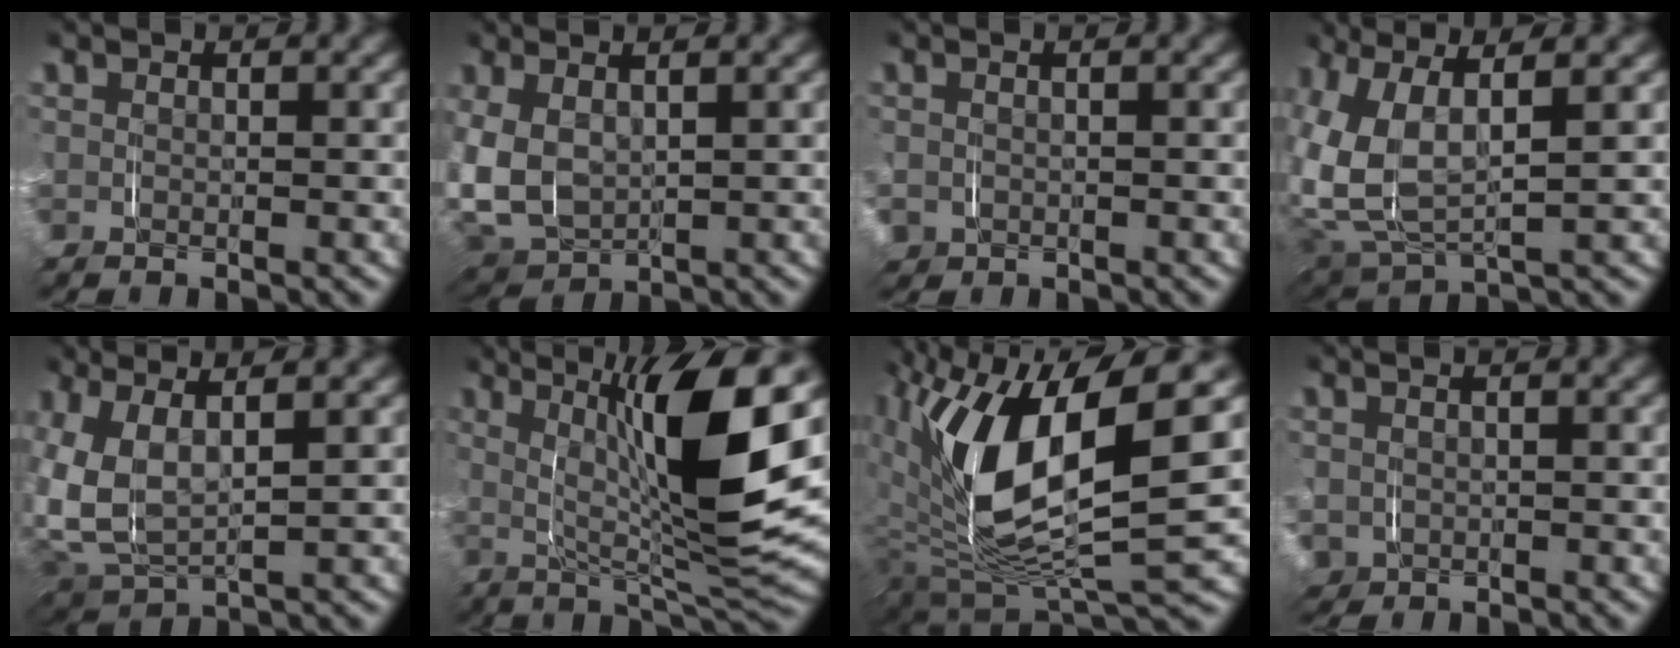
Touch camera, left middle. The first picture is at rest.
{"total": 9.4, "force": [-0.8, 8.1, 4.7], "torque": [-0.170, -0.038, -0.007]}
{"total": 1.6, "force": [-0.8, 1.4, 0.3], "torque": [-0.021, -0.012, -0.011]}
{"total": 9.9, "force": [0.5, 7.2, 6.8], "torque": [-0.194, -0.020, 0.012]}
{"total": 8.9, "force": [0.8, 6.6, 5.9], "torque": [-0.177, -0.017, 0.014]}
{"total": 12.0, "force": [2.2, 3.2, 11.4], "torque": [-0.161, 0.005, 0.029]}
{"total": 15.0, "force": [1.0, 7.1, 13.2], "torque": [-0.248, -0.015, 0.023]}
{"total": 2.7, "force": [-1.0, 2.3, 0.8], "torque": [-0.036, -0.021, -0.012]}